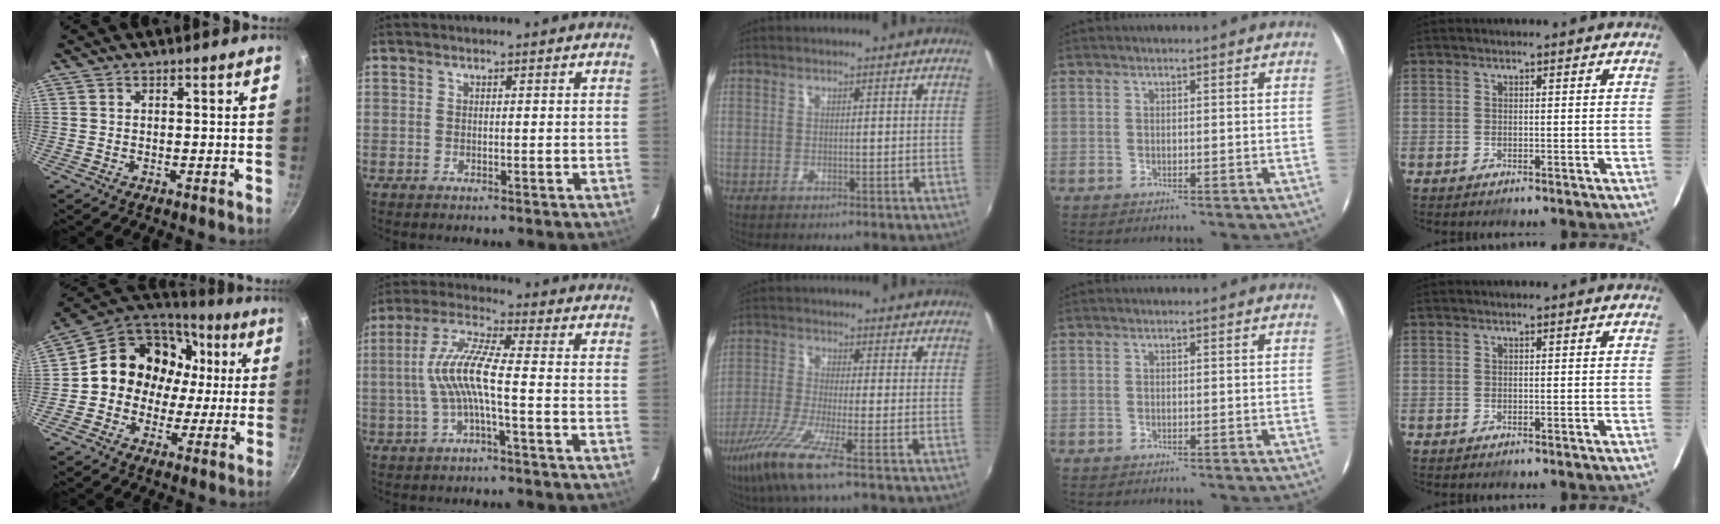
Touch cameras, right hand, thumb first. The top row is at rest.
{"thumb": {"total": 17.1, "force": [1.9, 14.8, 8.4], "torque": [-0.101, 0.035, 0.023]}, "index": {"total": 9.0, "force": [-1.6, 0.6, 8.8], "torque": [-0.193, 0.010, -0.027]}, "middle": {"total": 9.8, "force": [-5.7, 0.2, 7.9], "torque": [-0.183, -0.027, -0.113]}}